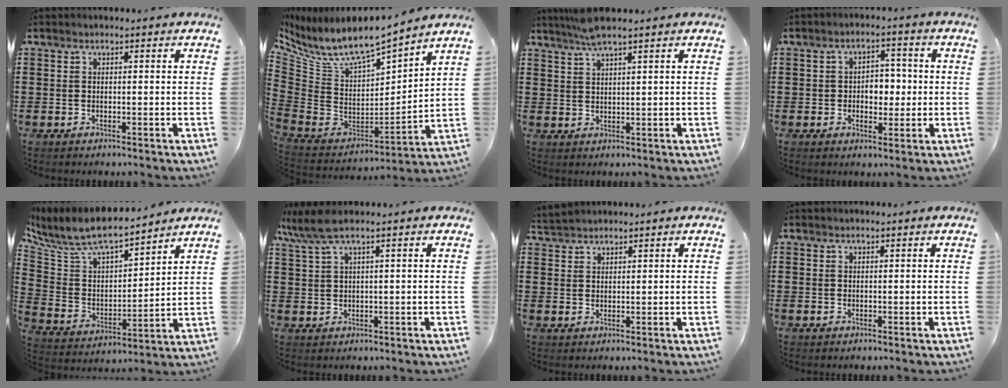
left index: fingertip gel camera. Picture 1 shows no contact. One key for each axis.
{"total": 6.9, "fx": 5.7, "fy": 2.1, "fz": 3.3, "tx": -0.095, "ty": -0.055, "tz": 0.097}
{"total": 3.9, "fx": 3.0, "fy": 0.0, "fz": 2.4, "tx": -0.055, "ty": 0.000, "tz": 0.055}
{"total": 4.7, "fx": -0.2, "fy": 3.2, "fz": 3.4, "tx": -0.057, "ty": 0.004, "tz": -0.012}
{"total": 8.7, "fx": 7.6, "fy": 2.1, "fz": 3.7, "tx": -0.106, "ty": -0.051, "tz": 0.130}
{"total": 4.2, "fx": 2.3, "fy": 0.2, "fz": 3.5, "tx": -0.088, "ty": -0.007, "tz": 0.036}
{"total": 2.1, "fx": 2.1, "fy": 0.1, "fz": 0.1, "tx": -0.007, "ty": 0.001, "tz": 0.042}
{"total": 0.0}